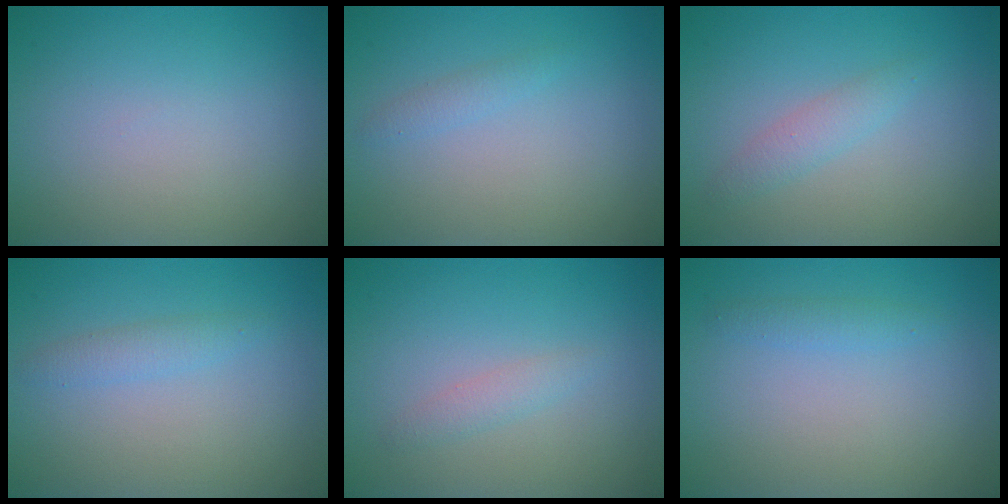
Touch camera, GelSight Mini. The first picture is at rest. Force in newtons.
{"total": 1.0, "press": 1.0, "slide": 0.0}
{"total": 1.6, "press": 1.6, "slide": 0.0}
{"total": 1.4, "press": 1.4, "slide": 0.0}
{"total": 1.2, "press": 1.2, "slide": 0.1}
{"total": 1.1, "press": 1.1, "slide": 0.1}